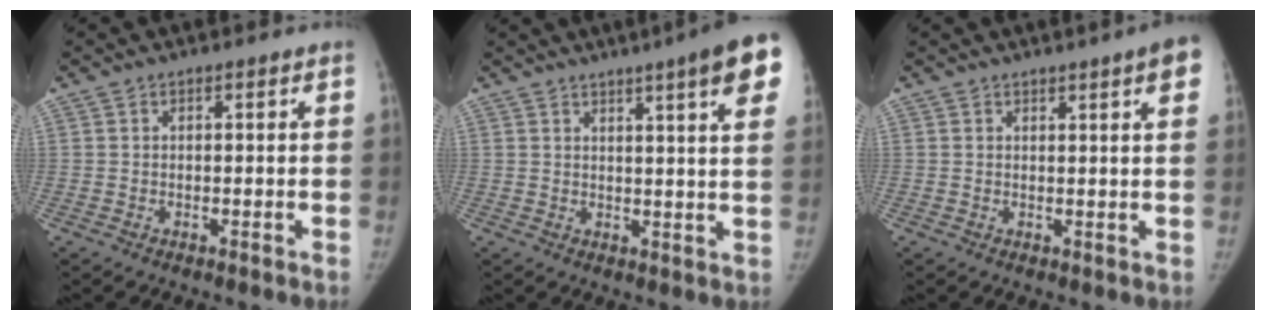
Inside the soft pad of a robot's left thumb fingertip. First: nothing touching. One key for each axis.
{"total": 13.1, "fx": 7.3, "fy": 1.3, "fz": 10.9, "tx": -0.127, "ty": -0.019, "tz": 0.079}
{"total": 6.1, "fx": 3.2, "fy": 0.4, "fz": 5.1, "tx": -0.052, "ty": -0.002, "tz": 0.036}